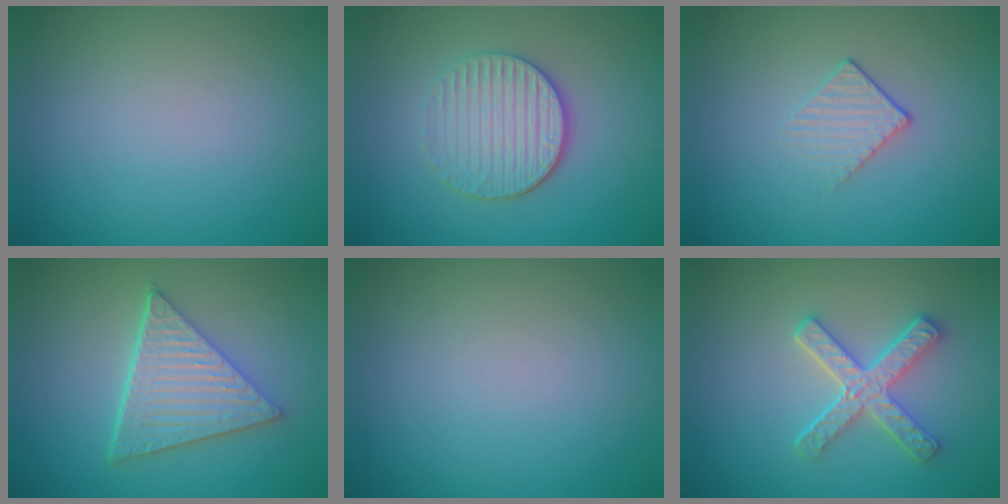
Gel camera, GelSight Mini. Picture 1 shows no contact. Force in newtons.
{"total": 3.9, "press": 3.4, "slide": 1.9}
{"total": 1.5, "press": 0.9, "slide": 1.2}
{"total": 5.9, "press": 4.4, "slide": 3.9}
{"total": 0.0}
{"total": 3.7, "press": 3.2, "slide": 1.8}